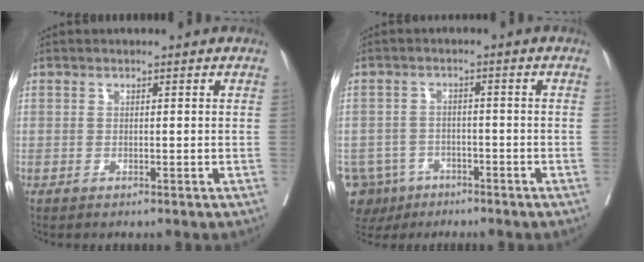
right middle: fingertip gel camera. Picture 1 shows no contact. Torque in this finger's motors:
{"motor_torque": [0.39, -0.32, 1.05, 0.21]}